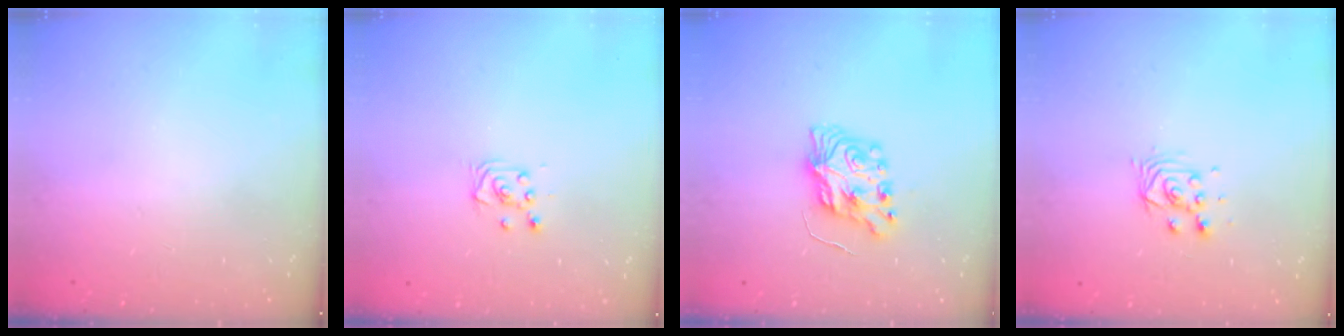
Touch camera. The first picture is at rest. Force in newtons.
{"total": 3.4, "press": 3.4, "slide": 0.4}
{"total": 7.9, "press": 7.9, "slide": 0.2}
{"total": 5.0, "press": 5.0, "slide": 0.3}